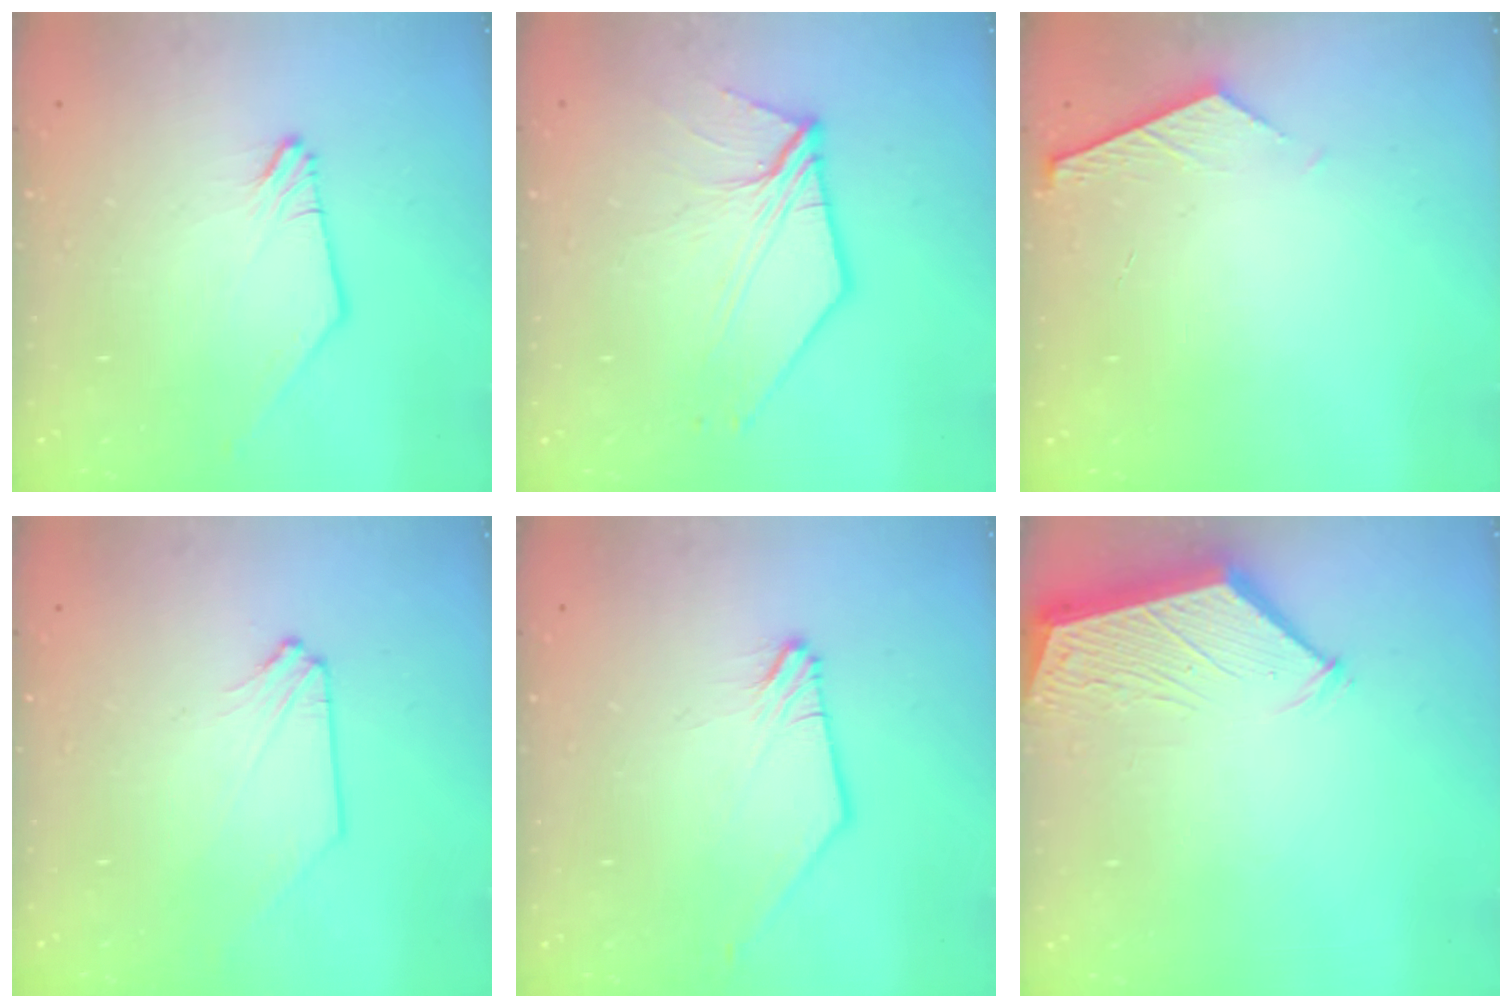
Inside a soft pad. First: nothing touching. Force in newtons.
{"total": 8.3, "press": 8.3, "slide": 1.1}
{"total": 4.0, "press": 4.0, "slide": 0.4}
{"total": 0.0}
{"total": 1.2, "press": 1.2, "slide": 0.3}
{"total": 3.8, "press": 3.8, "slide": 0.6}